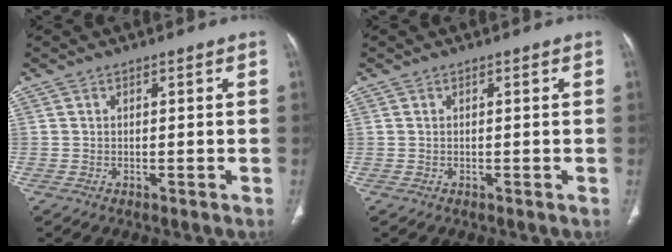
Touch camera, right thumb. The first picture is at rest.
{"total": 0.0}